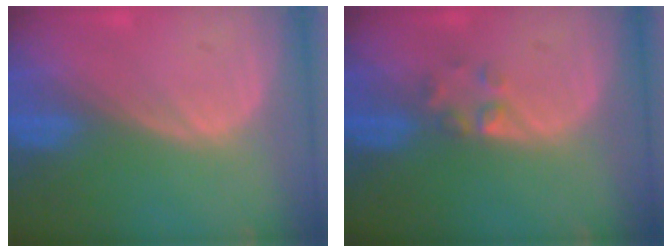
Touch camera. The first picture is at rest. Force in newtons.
{"total": 2.0, "press": 2.0, "slide": 0.2}